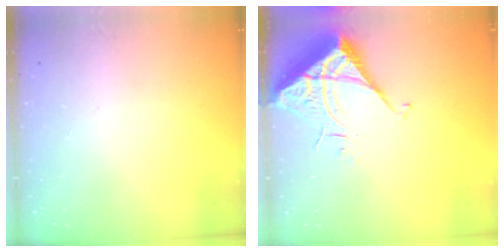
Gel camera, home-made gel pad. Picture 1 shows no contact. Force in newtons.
{"total": 6.7, "press": 6.7, "slide": 0.7}